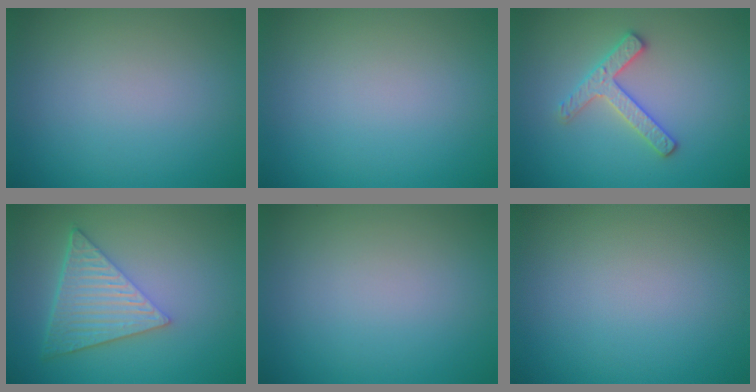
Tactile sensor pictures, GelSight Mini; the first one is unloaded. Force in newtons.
{"total": 0.0}
{"total": 2.5, "press": 2.5, "slide": 0.4}
{"total": 6.7, "press": 4.8, "slide": 4.7}
{"total": 0.0}
{"total": 0.0}